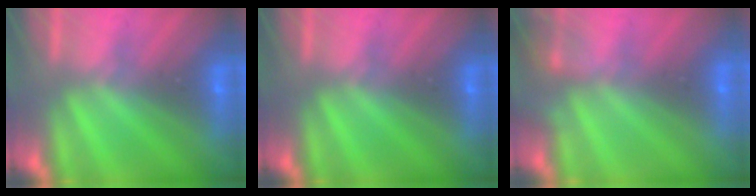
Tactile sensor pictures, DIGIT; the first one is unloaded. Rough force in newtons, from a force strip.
{"total": 0.0}
{"total": 1.8}